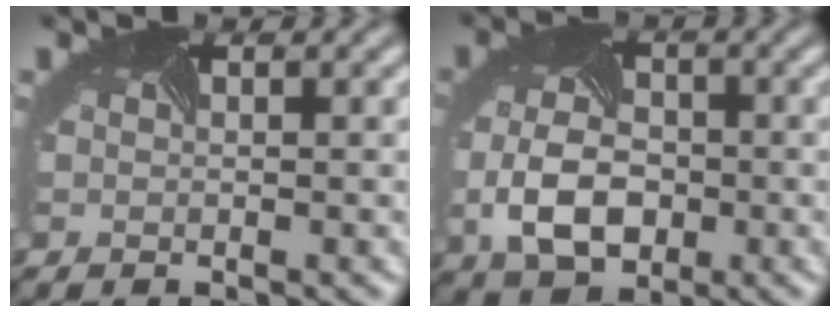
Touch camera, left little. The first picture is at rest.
{"total": 6.1, "force": [-1.3, 4.0, 4.3], "torque": [-0.100, -0.014, -0.023]}